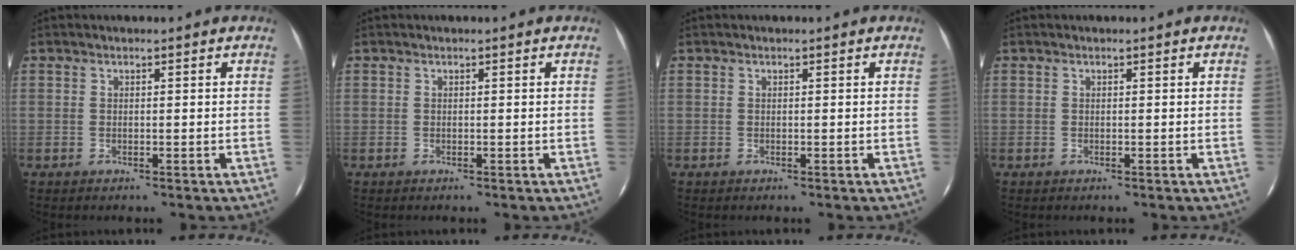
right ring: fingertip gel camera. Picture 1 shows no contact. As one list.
[{"total": 0.0}, {"total": 0.0}, {"total": 0.0}]